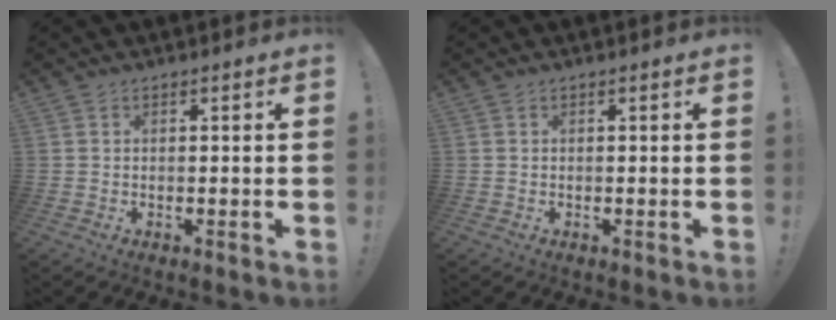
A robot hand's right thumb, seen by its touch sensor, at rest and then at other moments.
{"total": 0.0}